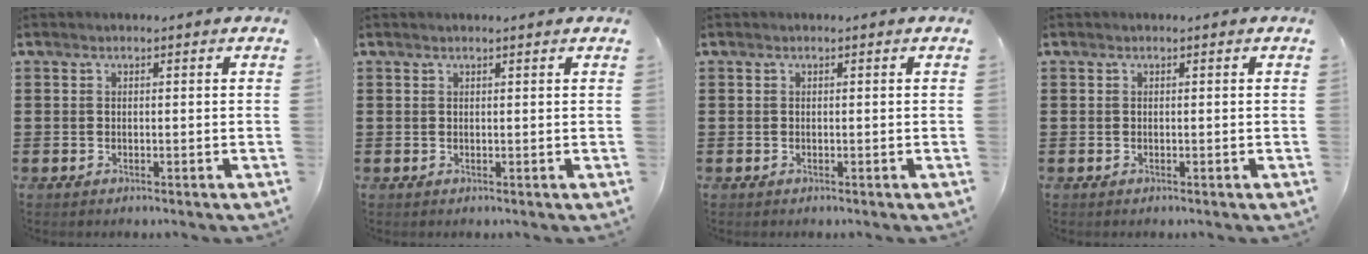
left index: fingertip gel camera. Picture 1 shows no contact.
{"total": 0.6, "force": [0.5, 0.0, 0.3], "torque": [-0.007, -0.001, 0.010]}
{"total": 0.0}
{"total": 0.0}